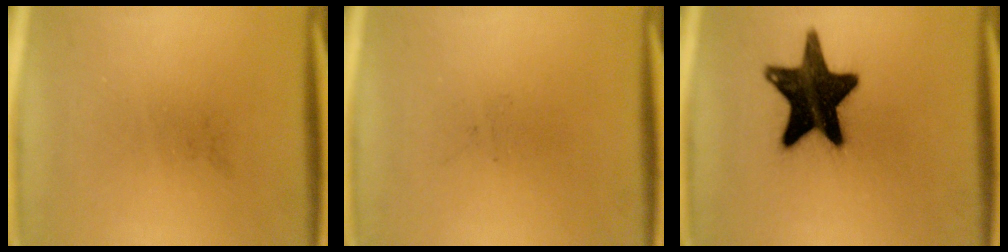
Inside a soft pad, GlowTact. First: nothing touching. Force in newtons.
{"total": 0.0}
{"total": 18.1}